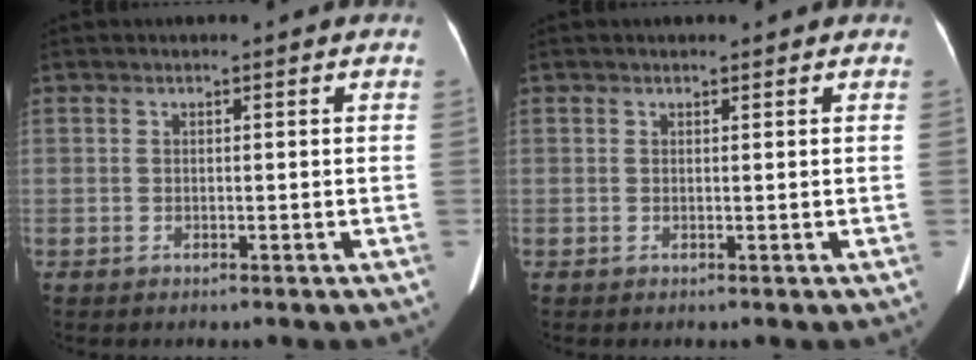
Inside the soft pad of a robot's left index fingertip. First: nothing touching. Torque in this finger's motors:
{"motor_torque": [-0.33, 0.01, -0.17, -0.03]}